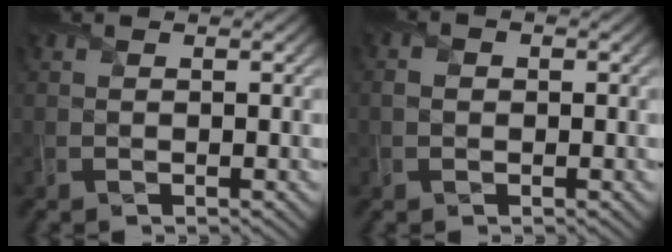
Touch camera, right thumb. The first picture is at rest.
{"total": 1.0, "force": [-0.4, 0.7, 0.5], "torque": [-0.012, -0.001, -0.009]}